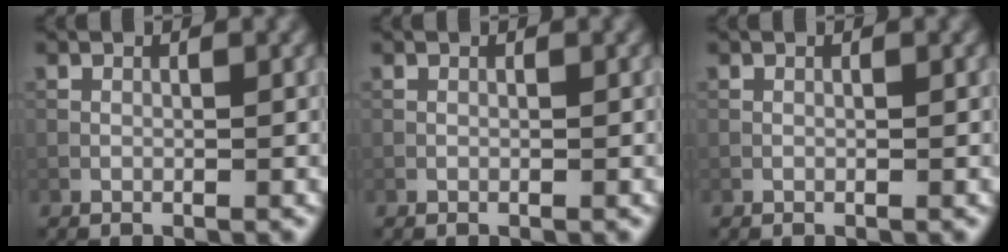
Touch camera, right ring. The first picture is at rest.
{"total": 0.0}
{"total": 0.0}